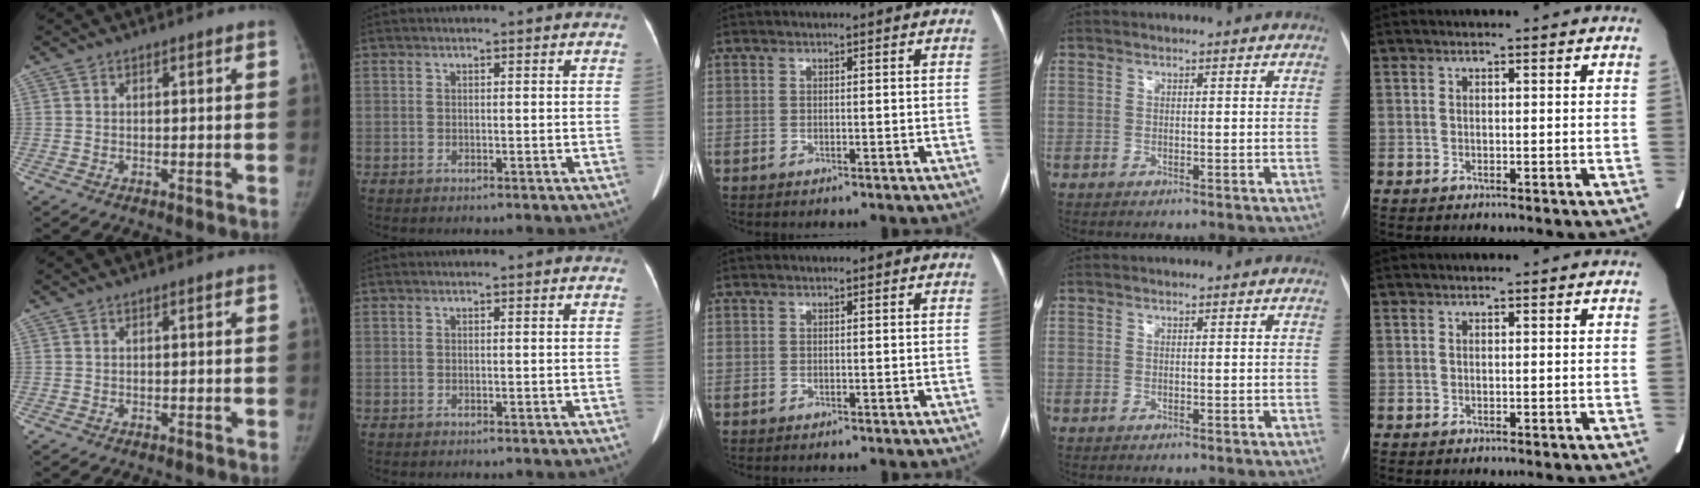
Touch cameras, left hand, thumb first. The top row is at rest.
{}